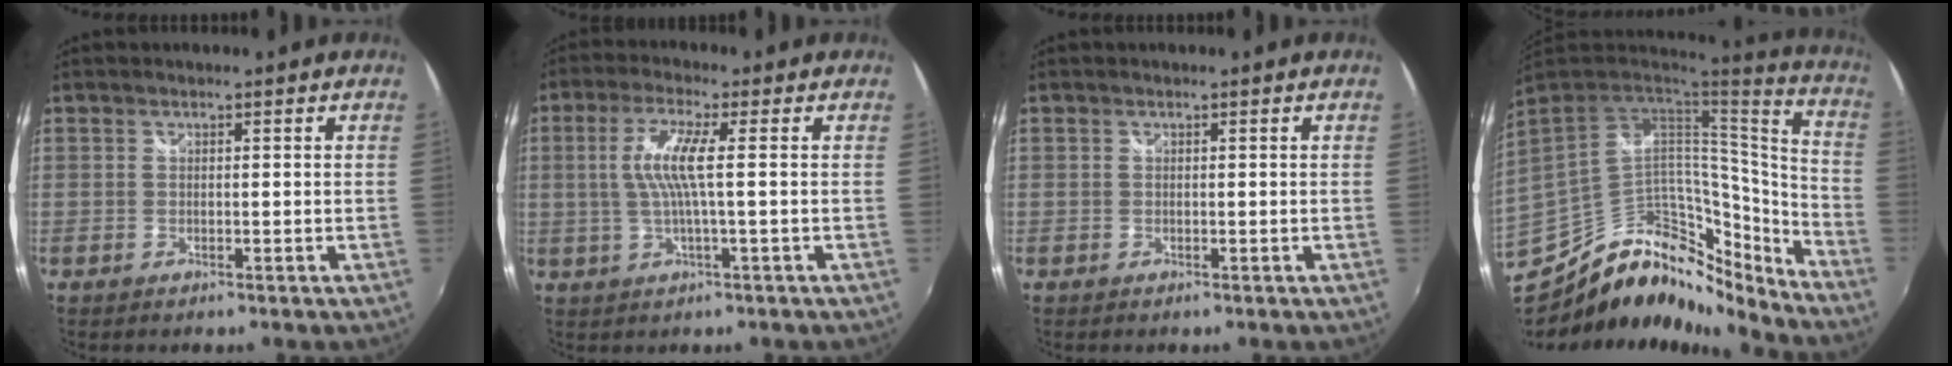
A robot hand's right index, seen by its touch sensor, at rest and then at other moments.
{"total": 6.8, "force": [0.3, 0.1, 6.8], "torque": [-0.140, 0.001, 0.010]}
{"total": 0.0}
{"total": 27.9, "force": [-20.0, 15.0, 12.3], "torque": [-0.269, 0.038, -0.312]}